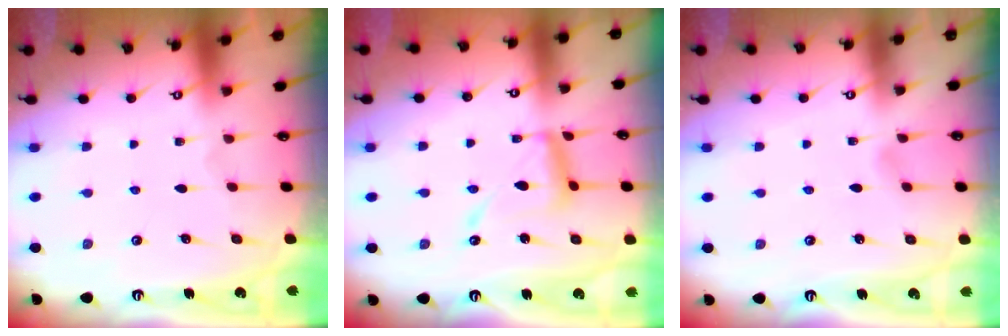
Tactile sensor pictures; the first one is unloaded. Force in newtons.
{"total": 11.8, "press": 11.8, "slide": 1.0}
{"total": 2.4, "press": 2.4, "slide": 0.3}